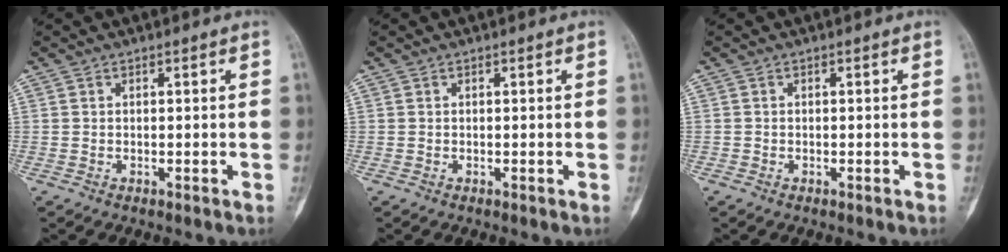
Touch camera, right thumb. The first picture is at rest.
{"total": 0.0}
{"total": 0.0}